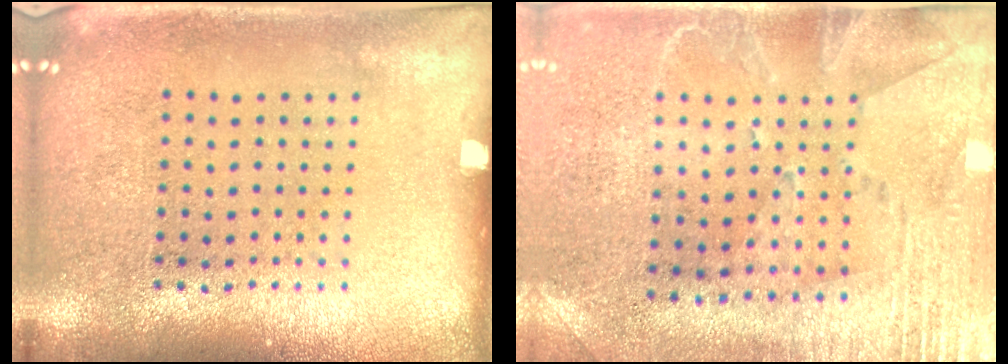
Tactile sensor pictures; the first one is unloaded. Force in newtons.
{"total": 2.7, "press": 2.3, "slide": 1.5}